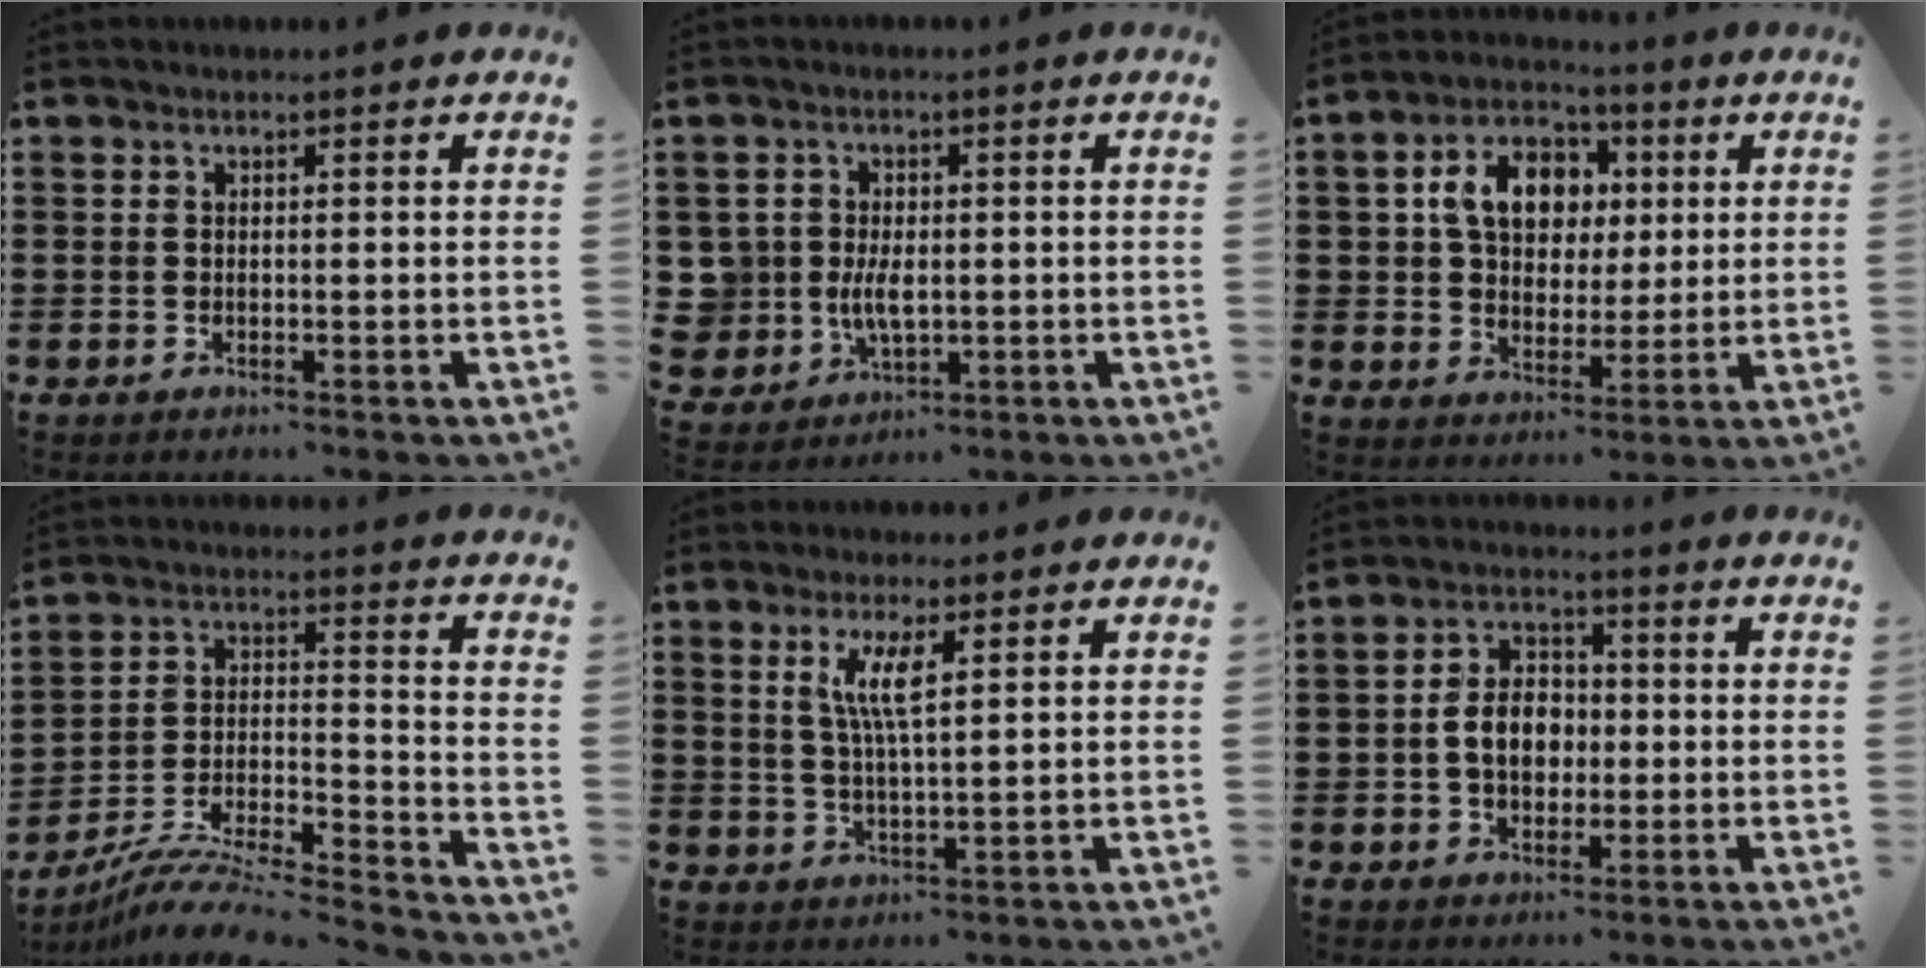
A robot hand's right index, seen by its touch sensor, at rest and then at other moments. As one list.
[{"total": 5.3, "force": [-0.2, 4.5, 2.8], "torque": [-0.079, 0.008, -0.007]}, {"total": 9.9, "force": [2.4, 7.3, 6.2], "torque": [-0.136, 0.021, 0.038]}, {"total": 9.4, "force": [-8.7, 0.6, 3.4], "torque": [-0.056, 0.009, -0.175]}, {"total": 4.9, "force": [1.7, 0.9, 4.5], "torque": [-0.095, 0.002, 0.027]}, {"total": 6.2, "force": [-0.8, 4.4, 4.3], "torque": [-0.086, 0.008, -0.020]}]